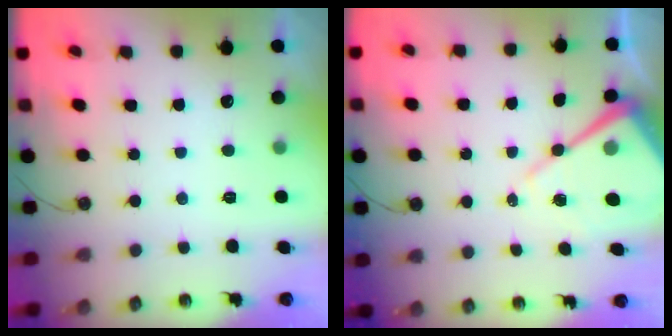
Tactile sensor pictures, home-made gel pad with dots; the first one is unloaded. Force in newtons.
{"total": 12.8, "press": 12.8, "slide": 1.0}